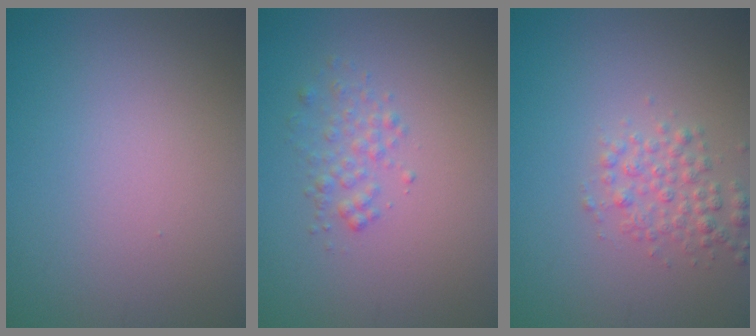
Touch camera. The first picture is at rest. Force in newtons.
{"total": 1.6, "press": 1.6, "slide": 0.1}
{"total": 2.4, "press": 2.4, "slide": 0.1}